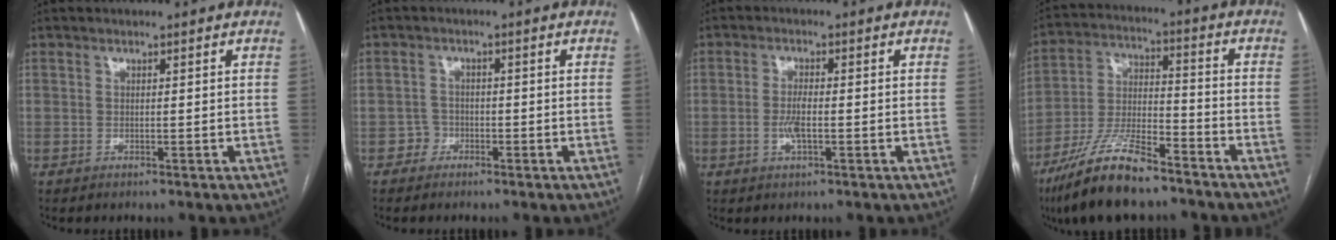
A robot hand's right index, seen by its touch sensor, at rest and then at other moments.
{"total": 1.9, "force": [-1.0, 1.6, -0.1], "torque": [0.011, 0.010, -0.023]}
{"total": 3.3, "force": [-0.7, 0.9, 3.1], "torque": [-0.068, -0.002, -0.013]}
{"total": 14.5, "force": [-10.7, 3.1, 9.3], "torque": [-0.188, -0.012, -0.194]}